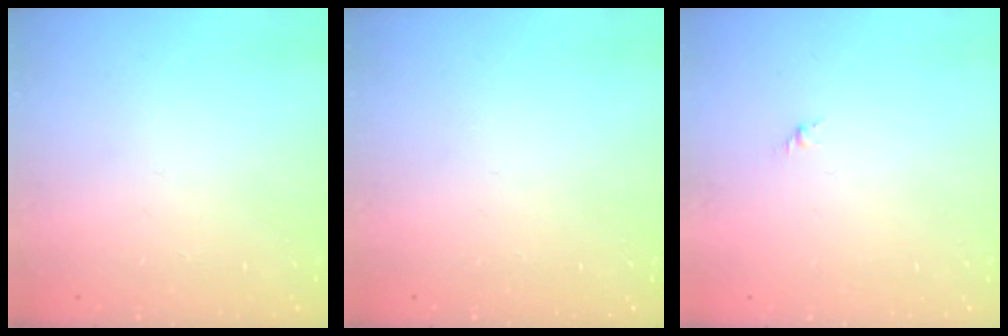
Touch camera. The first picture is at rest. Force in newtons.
{"total": 0.0}
{"total": 1.6, "press": 1.5, "slide": 0.6}